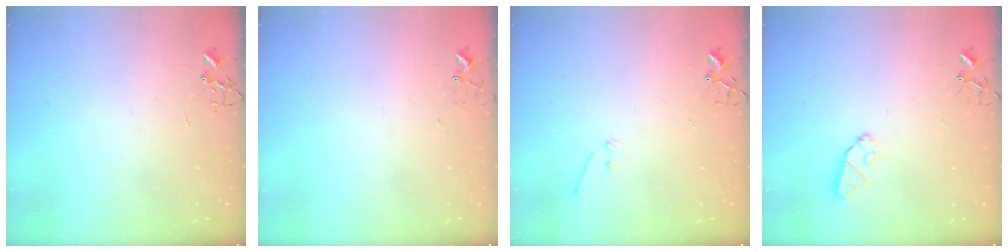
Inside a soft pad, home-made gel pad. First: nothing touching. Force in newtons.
{"total": 5.4, "press": 5.4, "slide": 0.7}
{"total": 6.3, "press": 6.3, "slide": 0.7}
{"total": 7.3, "press": 7.2, "slide": 0.5}